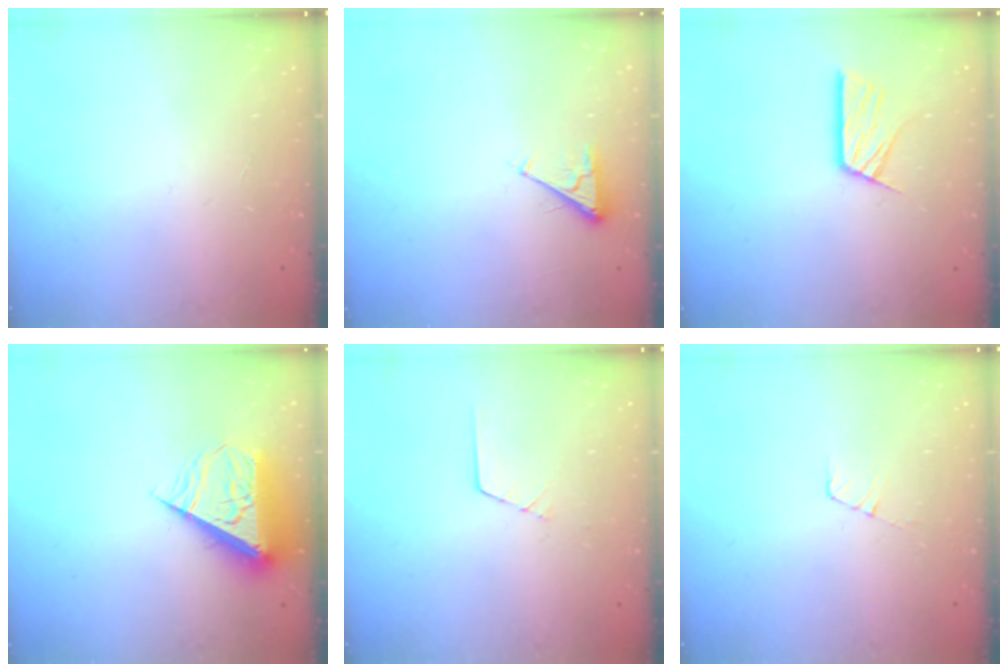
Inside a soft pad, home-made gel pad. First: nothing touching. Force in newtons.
{"total": 2.8, "press": 2.8, "slide": 0.4}
{"total": 10.2, "press": 10.2, "slide": 0.7}
{"total": 8.5, "press": 8.4, "slide": 1.2}
{"total": 1.6, "press": 1.6, "slide": 0.0}
{"total": 3.2, "press": 3.2, "slide": 0.2}